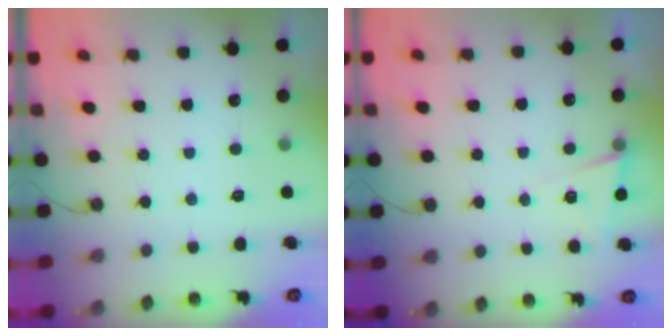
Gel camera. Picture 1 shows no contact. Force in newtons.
{"total": 4.4, "press": 4.1, "slide": 1.7}